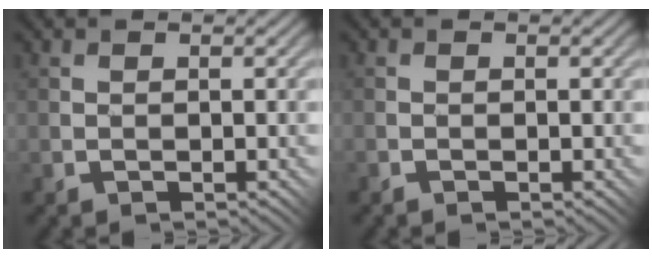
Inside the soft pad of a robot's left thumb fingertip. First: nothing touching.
{"total": 0.6, "force": [-0.6, 0.2, 0.1], "torque": [-0.003, 0.001, -0.013]}